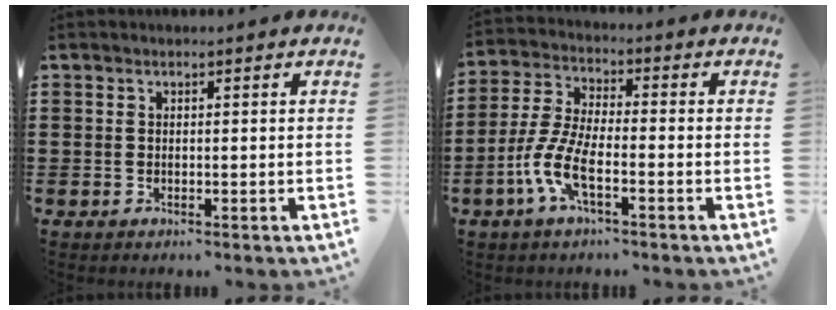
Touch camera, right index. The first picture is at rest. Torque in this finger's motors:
{"motor_torque": [2.14, 0.00, 0.30, 0.21]}